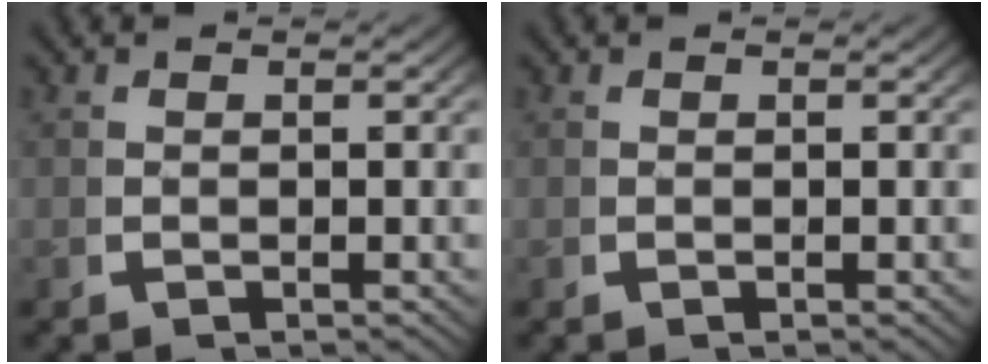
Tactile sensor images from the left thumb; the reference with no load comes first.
{"total": 0.0}